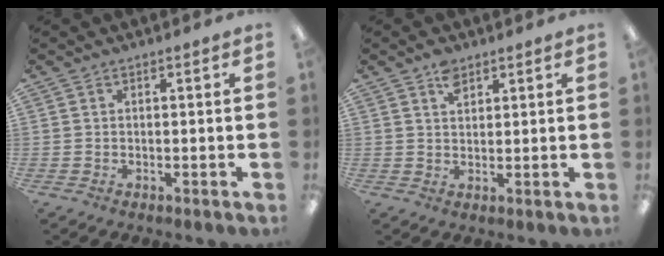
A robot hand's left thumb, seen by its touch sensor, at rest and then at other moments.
{"total": 3.6, "force": [2.4, 2.0, 1.8], "torque": [-0.032, -0.004, 0.044]}